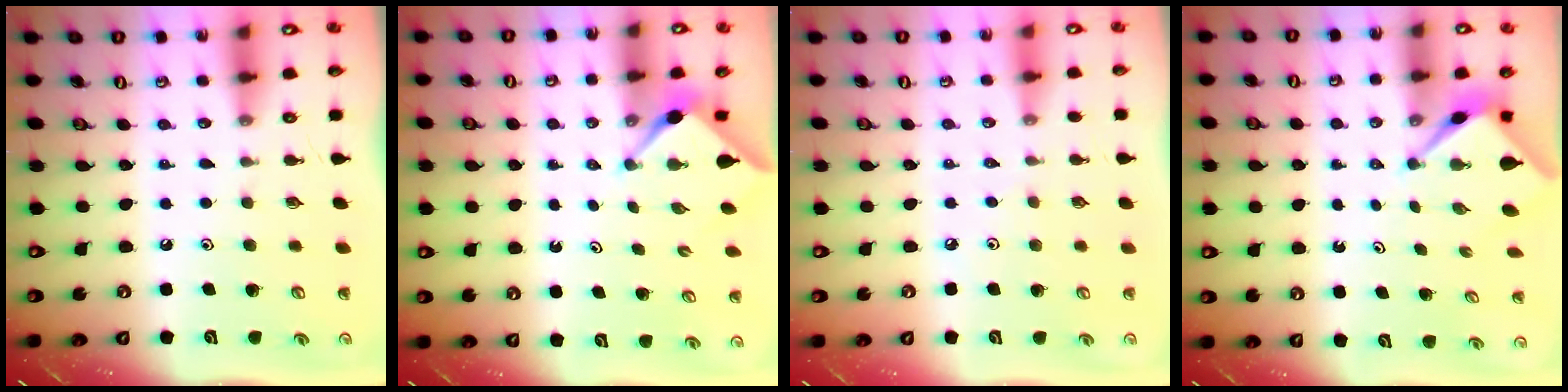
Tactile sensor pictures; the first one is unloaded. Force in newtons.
{"total": 3.0, "press": 3.0, "slide": 0.2}
{"total": 3.7, "press": 3.7, "slide": 0.6}
{"total": 2.5, "press": 2.5, "slide": 0.1}